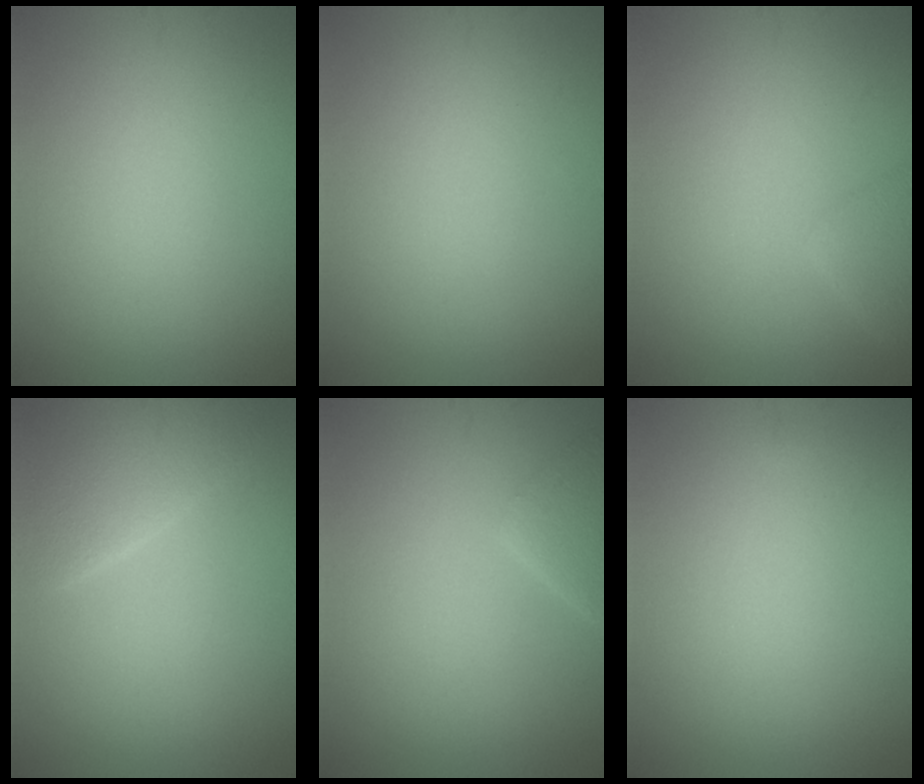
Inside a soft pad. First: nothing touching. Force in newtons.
{"total": 0.0}
{"total": 2.0, "press": 2.0, "slide": 0.1}
{"total": 4.0, "press": 4.0, "slide": 0.1}
{"total": 1.6, "press": 1.6, "slide": 0.0}
{"total": 0.0}